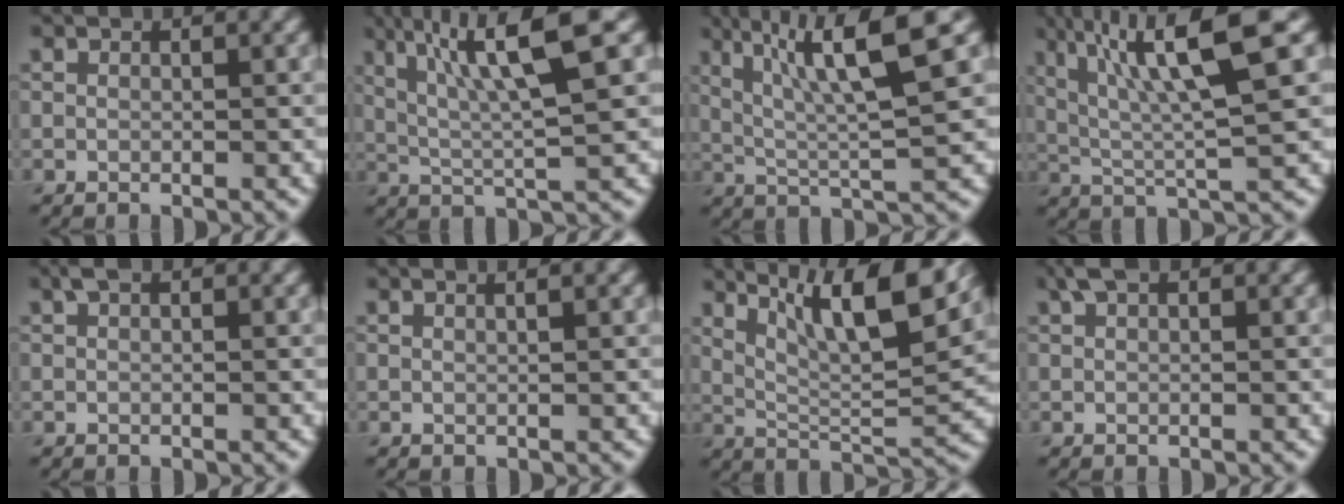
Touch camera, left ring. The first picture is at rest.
{"total": 8.6, "force": [3.3, 1.2, 7.8], "torque": [-0.130, 0.013, 0.060]}
{"total": 9.1, "force": [3.6, 1.4, 8.2], "torque": [-0.134, 0.011, 0.067]}
{"total": 9.8, "force": [3.7, 1.6, 9.0], "torque": [-0.139, 0.012, 0.065]}
{"total": 0.9, "force": [0.5, 0.4, 0.7], "torque": [-0.014, 0.007, 0.010]}
{"total": 1.8, "force": [1.1, 0.8, 1.2], "torque": [-0.001, 0.001, -0.006]}
{"total": 9.9, "force": [5.8, 2.3, 7.7], "torque": [-0.119, 0.005, 0.097]}
{"total": 1.5, "force": [1.0, 0.6, 0.9], "torque": [-0.019, 0.007, 0.019]}